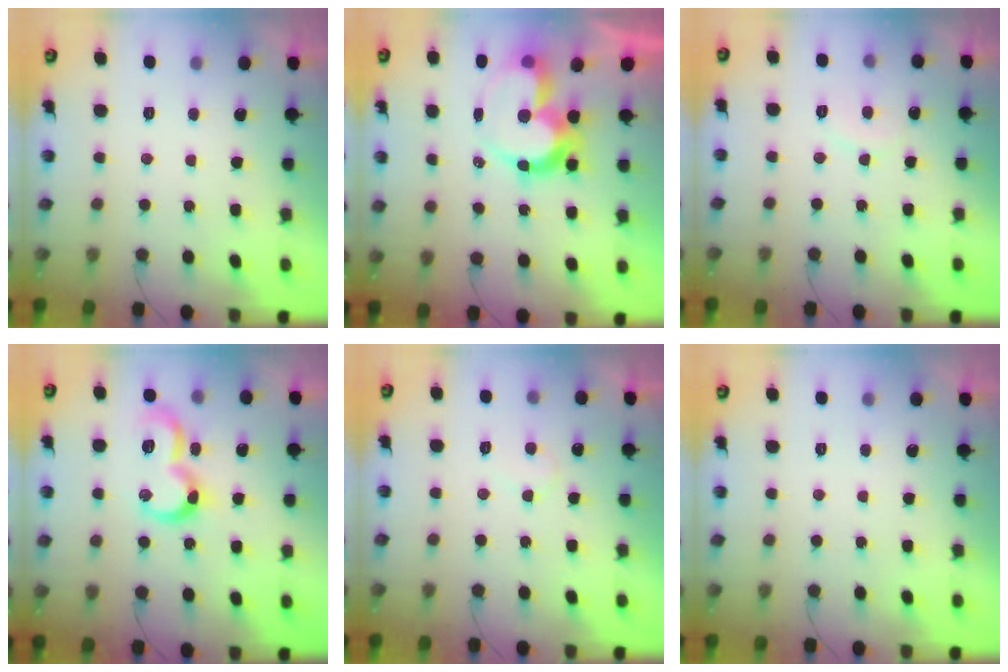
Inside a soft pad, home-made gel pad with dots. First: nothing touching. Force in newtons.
{"total": 14.4, "press": 14.3, "slide": 1.6}
{"total": 7.3, "press": 7.3, "slide": 0.6}
{"total": 13.0, "press": 12.9, "slide": 1.2}
{"total": 5.3, "press": 5.3, "slide": 0.4}
{"total": 0.0}